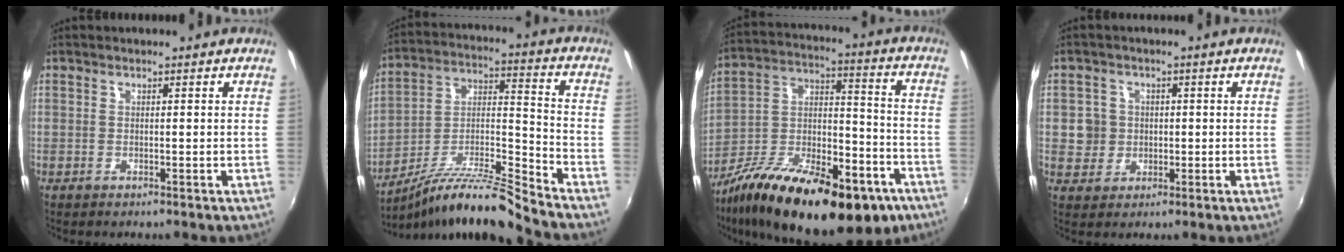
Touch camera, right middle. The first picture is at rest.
{"total": 13.4, "force": [-11.5, -0.9, 6.8], "torque": [-0.121, 0.013, -0.219]}
{"total": 29.6, "force": [-17.4, 12.1, 20.6], "torque": [-0.346, -0.014, -0.262]}
{"total": 4.6, "force": [0.0, 4.5, 0.8], "torque": [-0.014, 0.014, 0.002]}